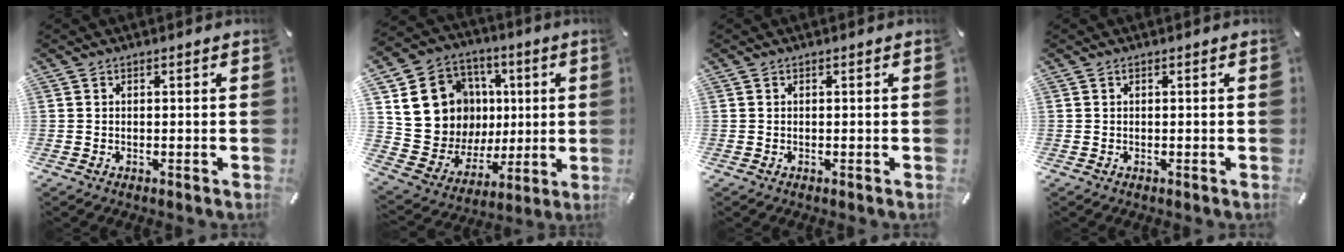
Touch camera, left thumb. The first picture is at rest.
{"total": 17.5, "force": [5.0, 15.8, 5.7], "torque": [-0.090, -0.031, 0.128]}
{"total": 0.0}
{"total": 0.0}